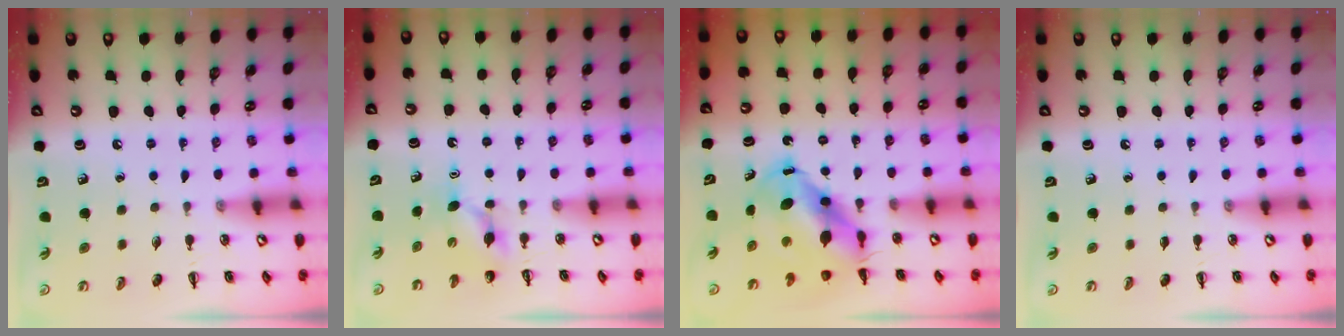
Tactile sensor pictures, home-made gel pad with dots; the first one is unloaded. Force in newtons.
{"total": 4.1, "press": 4.0, "slide": 0.9}
{"total": 8.2, "press": 7.9, "slide": 2.3}
{"total": 0.0}